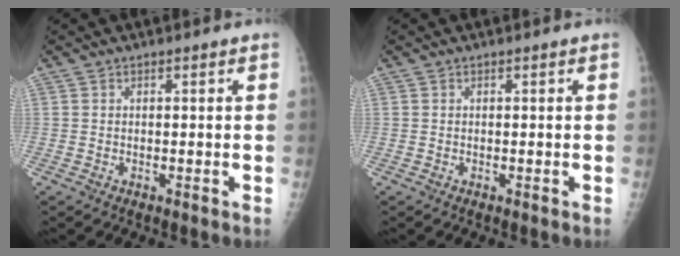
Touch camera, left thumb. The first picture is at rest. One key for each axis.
{"total": 0.0}